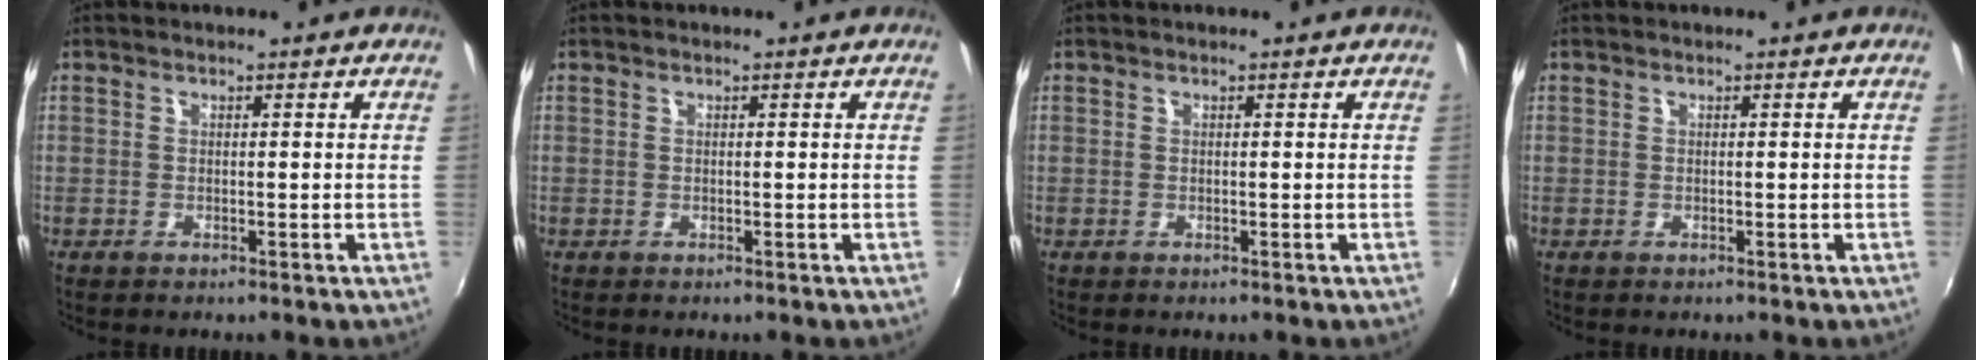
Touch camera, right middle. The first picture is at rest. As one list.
[{"total": 0.0}, {"total": 0.0}, {"total": 0.0}]